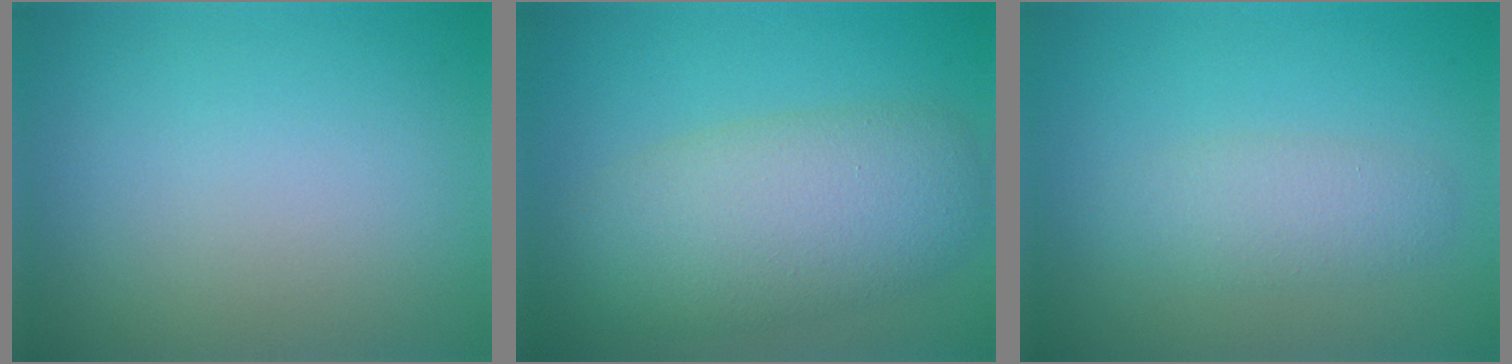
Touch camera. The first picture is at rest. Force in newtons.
{"total": 7.5, "press": 7.5, "slide": 0.3}
{"total": 2.6, "press": 2.6, "slide": 0.2}